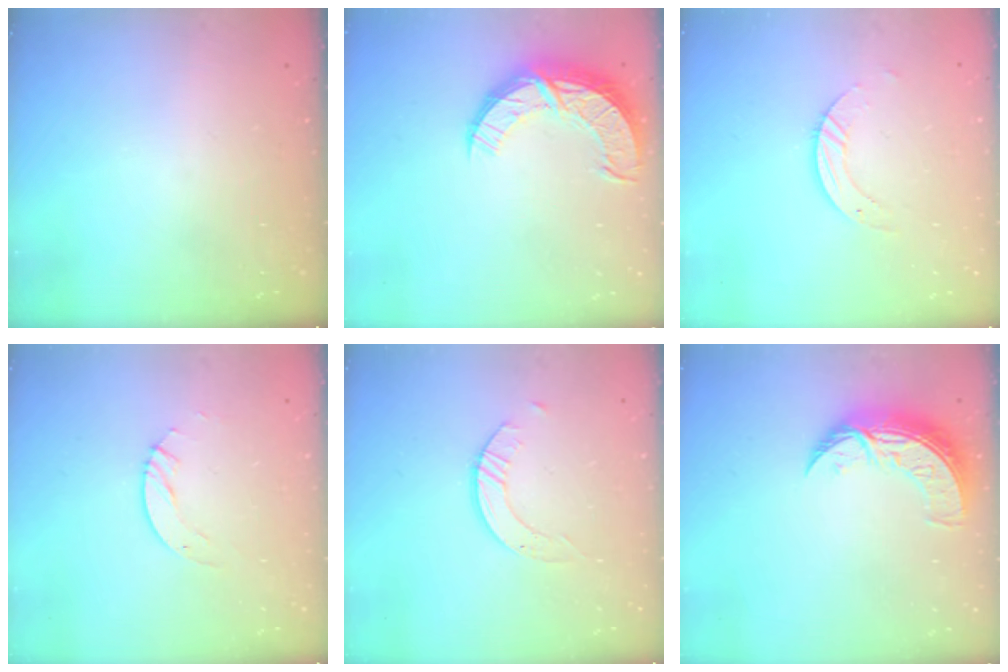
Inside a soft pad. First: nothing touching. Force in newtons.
{"total": 12.8, "press": 12.7, "slide": 0.9}
{"total": 3.9, "press": 3.9, "slide": 0.1}
{"total": 4.5, "press": 4.5, "slide": 0.4}
{"total": 2.6, "press": 2.5, "slide": 0.3}
{"total": 9.7, "press": 9.7, "slide": 0.8}